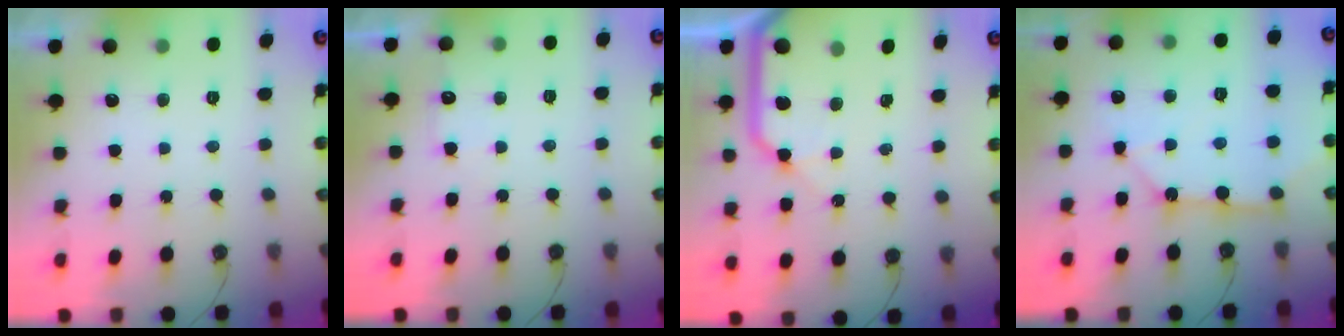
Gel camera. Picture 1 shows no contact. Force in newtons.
{"total": 5.4, "press": 5.4, "slide": 0.6}
{"total": 12.3, "press": 12.3, "slide": 1.2}
{"total": 12.3, "press": 12.2, "slide": 1.6}